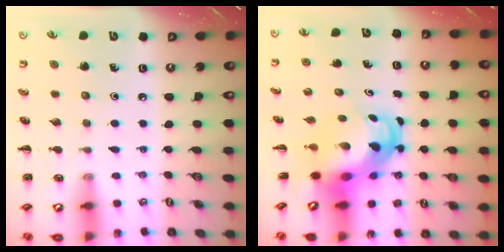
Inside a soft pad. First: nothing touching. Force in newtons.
{"total": 5.4, "press": 5.2, "slide": 1.7}